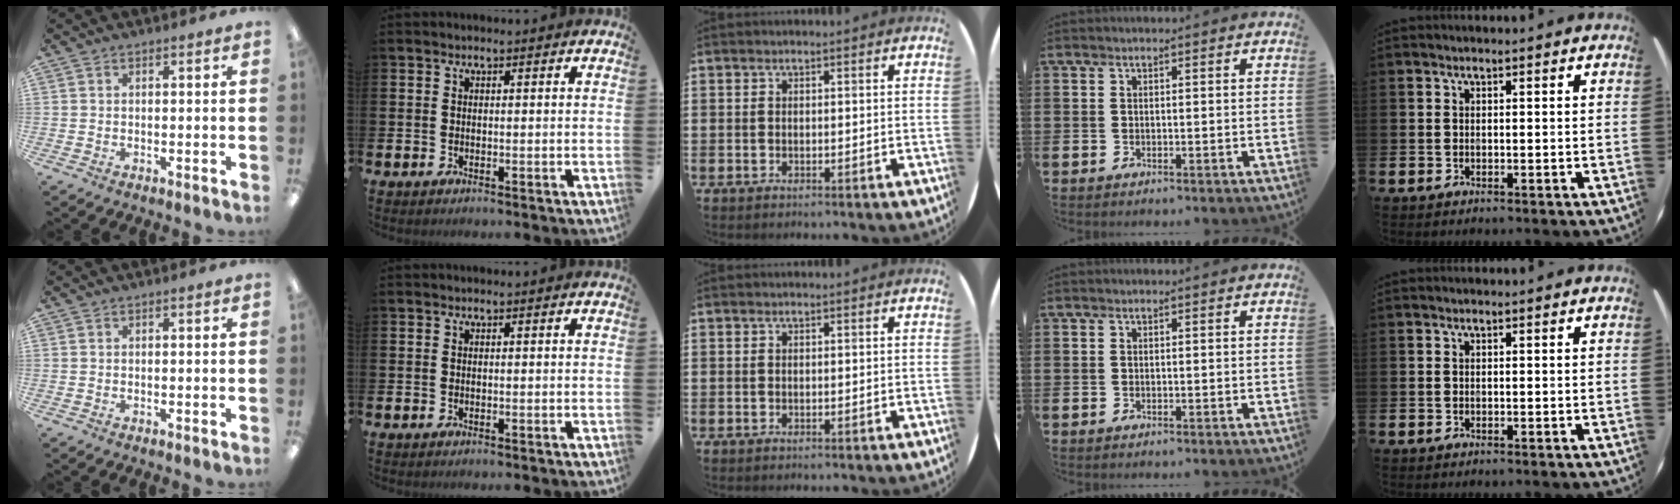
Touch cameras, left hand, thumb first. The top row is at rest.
{}